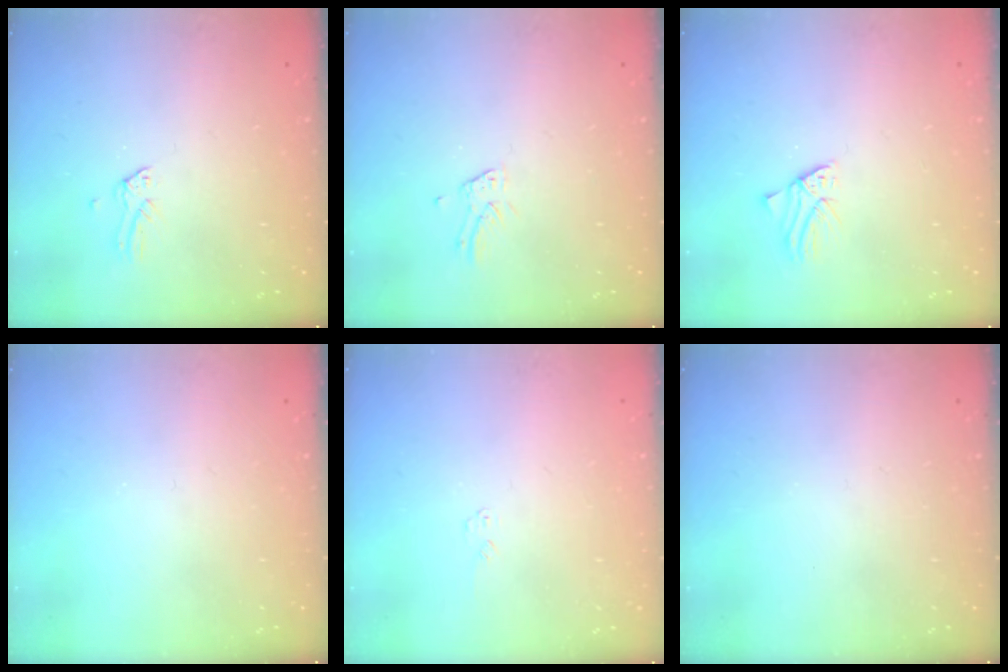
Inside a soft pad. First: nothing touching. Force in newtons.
{"total": 1.2, "press": 1.2, "slide": 0.1}
{"total": 1.4, "press": 1.4, "slide": 0.1}
{"total": 0.0}
{"total": 3.7, "press": 3.7, "slide": 0.2}
{"total": 0.0}